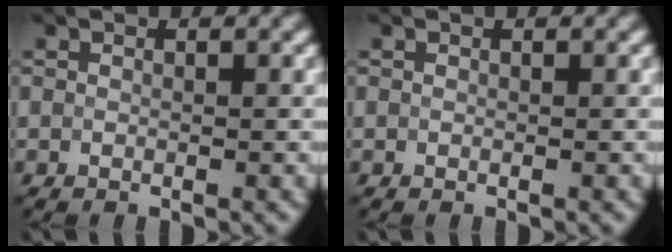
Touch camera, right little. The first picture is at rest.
{"total": 0.0}